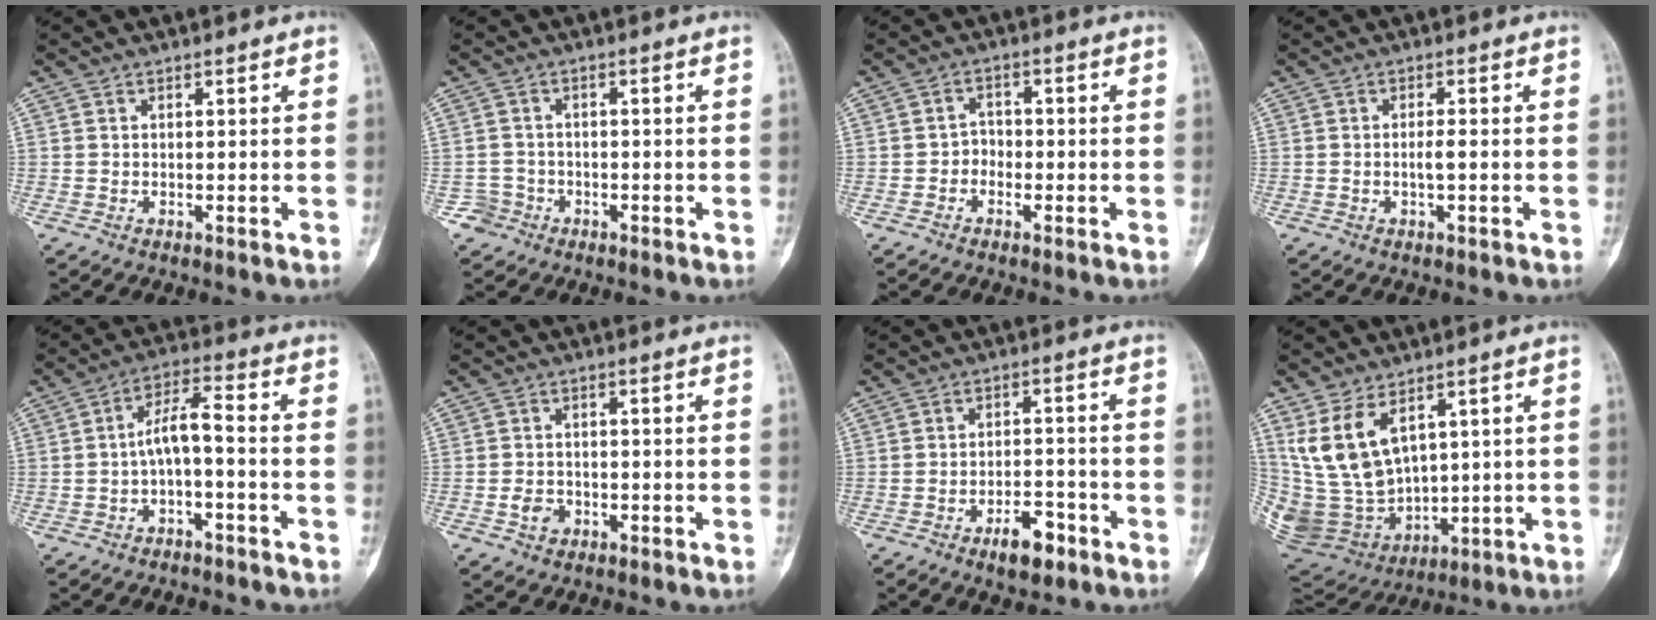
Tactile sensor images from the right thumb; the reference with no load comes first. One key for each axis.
{"total": 2.8, "fx": -1.5, "fy": 2.3, "fz": -0.4, "tx": 0.022, "ty": 0.015, "tz": -0.031}
{"total": 2.6, "fx": -1.2, "fy": 2.1, "fz": 0.9, "tx": 0.011, "ty": 0.015, "tz": -0.032}
{"total": 1.7, "fx": -0.3, "fy": 0.3, "fz": 1.7, "tx": -0.031, "ty": 0.002, "tz": -0.007}
{"total": 6.2, "fx": -1.9, "fy": 1.9, "fz": 5.6, "tx": -0.104, "ty": 0.048, "tz": -0.036}
{"total": 3.3, "fx": -1.3, "fy": 2.7, "fz": 1.5, "tx": -0.014, "ty": 0.011, "tz": -0.021}
{"total": 6.2, "fx": -3.7, "fy": 2.9, "fz": 4.1, "tx": -0.049, "ty": 0.025, "tz": -0.056}
{"total": 16.1, "fx": 6.0, "fy": 10.4, "fz": 10.7, "tx": -0.186, "ty": -0.031, "tz": 0.150}